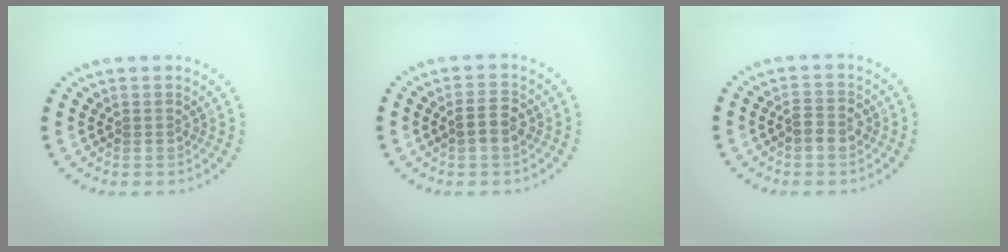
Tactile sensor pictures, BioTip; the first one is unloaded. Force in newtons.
{"total": 2.4, "press": 2.3, "slide": 0.4}
{"total": 2.1, "press": 2.1, "slide": 0.3}